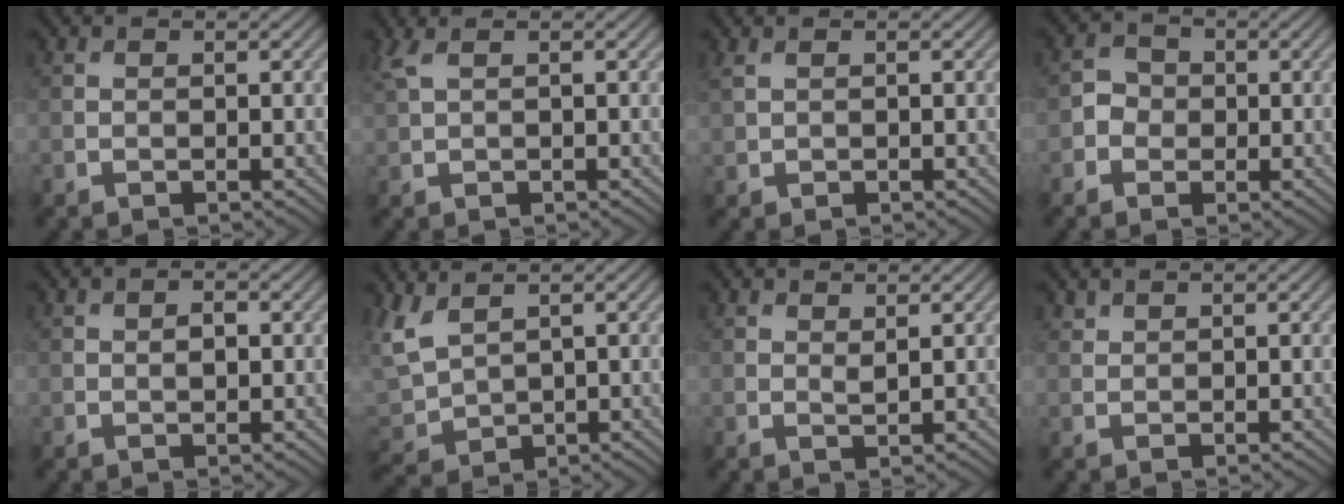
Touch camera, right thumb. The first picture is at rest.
{"total": 2.3, "force": [1.3, 0.6, 1.9], "torque": [-0.050, 0.012, 0.030]}
{"total": 1.4, "force": [0.8, 0.7, 1.0], "torque": [-0.030, 0.003, 0.021]}
{"total": 2.4, "force": [-0.7, 2.2, 0.9], "torque": [-0.015, 0.001, -0.018]}
{"total": 1.6, "force": [0.2, 0.8, 1.3], "torque": [-0.020, 0.000, 0.002]}
{"total": 5.6, "force": [2.6, 3.2, 3.7], "torque": [-0.117, -0.003, 0.054]}
{"total": 0.9, "force": [0.7, 0.2, 0.6], "torque": [-0.016, -0.004, 0.014]}
{"total": 0.8, "force": [0.8, 0.2, 0.1], "torque": [-0.005, 0.000, 0.018]}